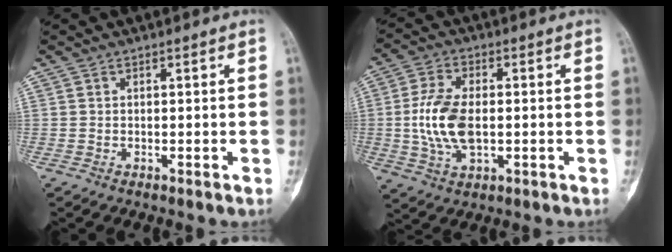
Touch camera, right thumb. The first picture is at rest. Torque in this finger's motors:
{"motor_torque": [1.72, 1.41, 1.06, -1.29, 0.33]}